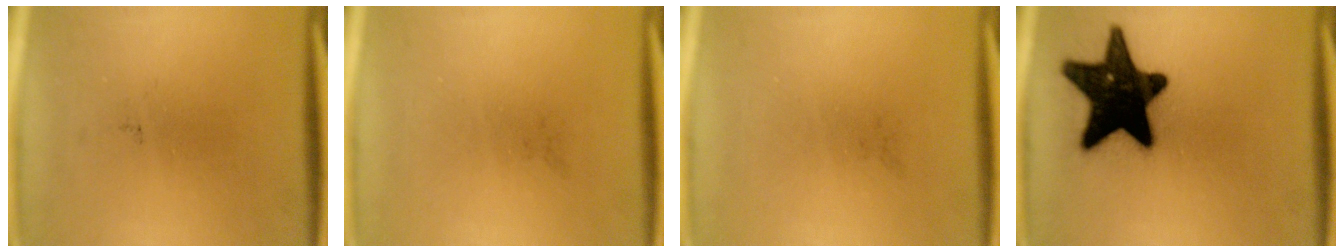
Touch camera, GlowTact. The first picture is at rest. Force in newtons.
{"total": 0.0}
{"total": 0.0}
{"total": 18.7}